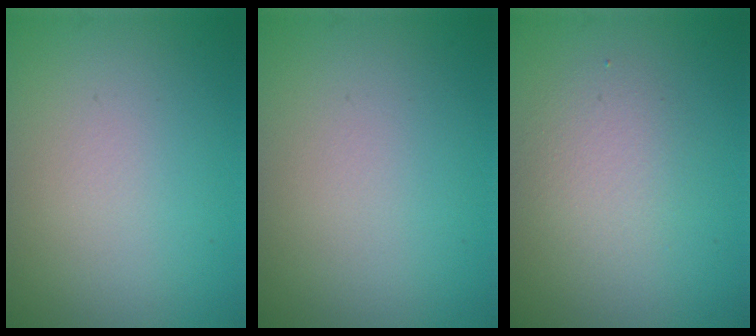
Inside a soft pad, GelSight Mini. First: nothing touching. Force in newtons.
{"total": 0.0}
{"total": 2.3, "press": 2.3, "slide": 0.1}